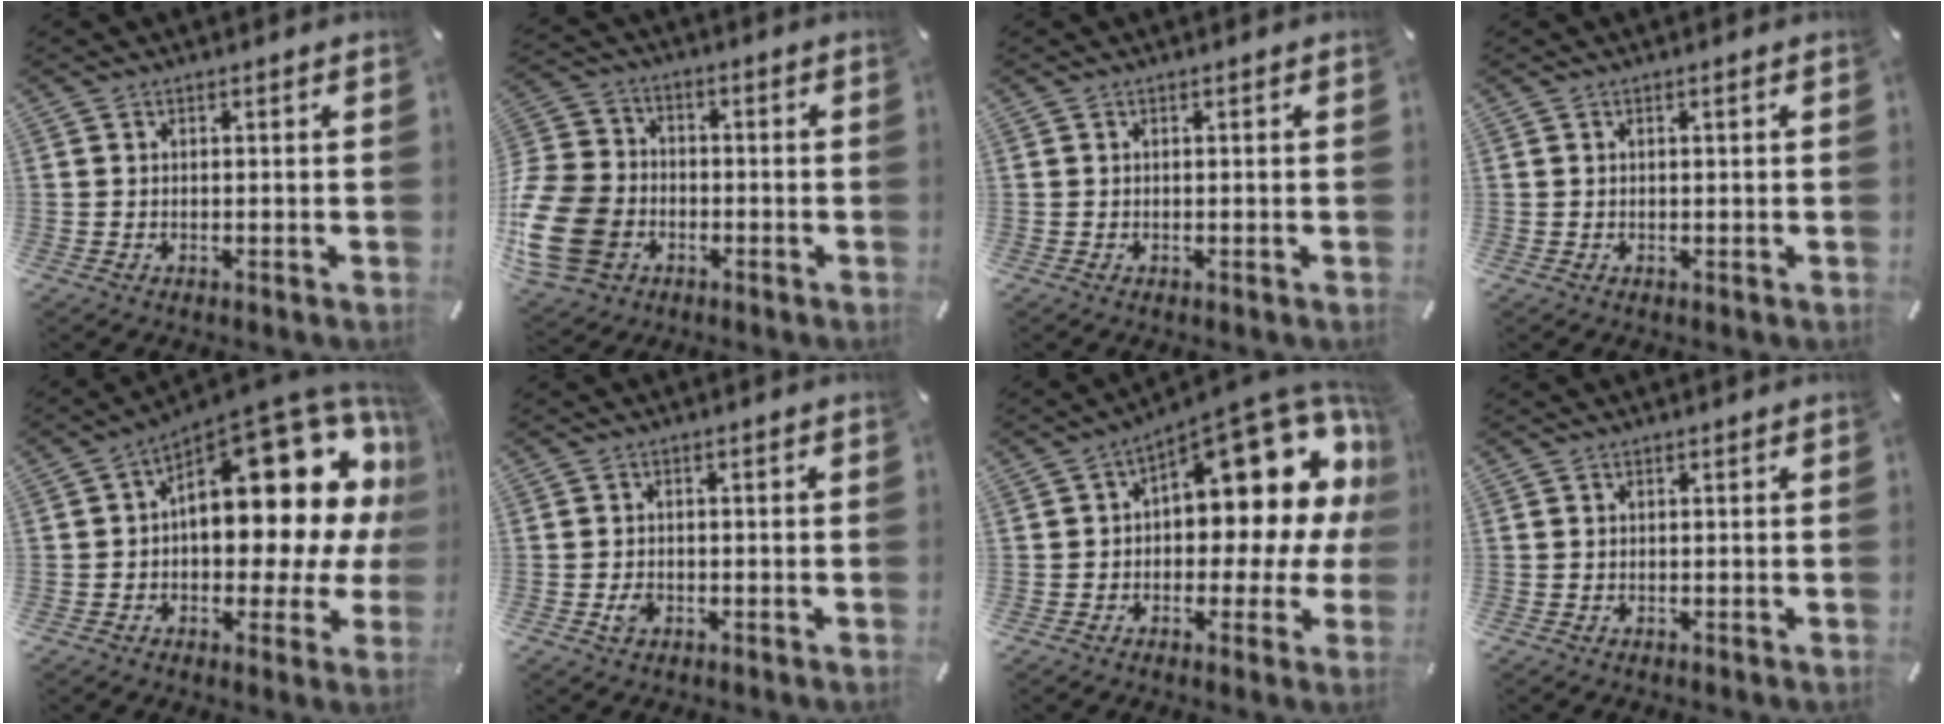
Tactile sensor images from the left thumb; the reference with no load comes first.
{"total": 15.6, "force": [-4.8, 12.5, 8.0], "torque": [-0.169, 0.034, -0.086]}
{"total": 0.0}
{"total": 0.7, "force": [0.2, 0.0, 0.7], "torque": [-0.011, 0.000, 0.003]}
{"total": 21.4, "force": [7.4, 11.0, 16.8], "torque": [-0.194, -0.082, 0.124]}
{"total": 2.4, "force": [-0.8, 1.8, 1.4], "torque": [-0.031, 0.000, -0.016]}
{"total": 16.1, "force": [7.7, 7.7, 11.8], "torque": [-0.134, -0.078, 0.122]}
{"total": 0.0}